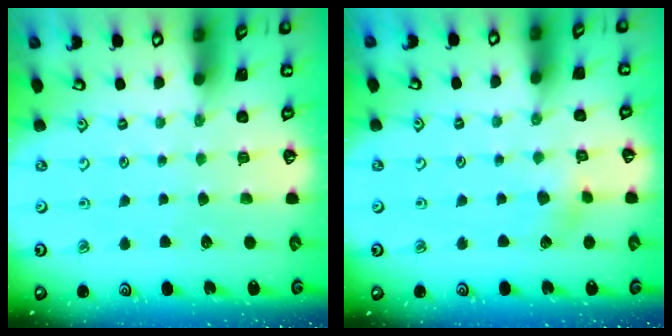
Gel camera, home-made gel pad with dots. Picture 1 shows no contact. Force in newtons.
{"total": 3.4, "press": 3.4, "slide": 0.4}